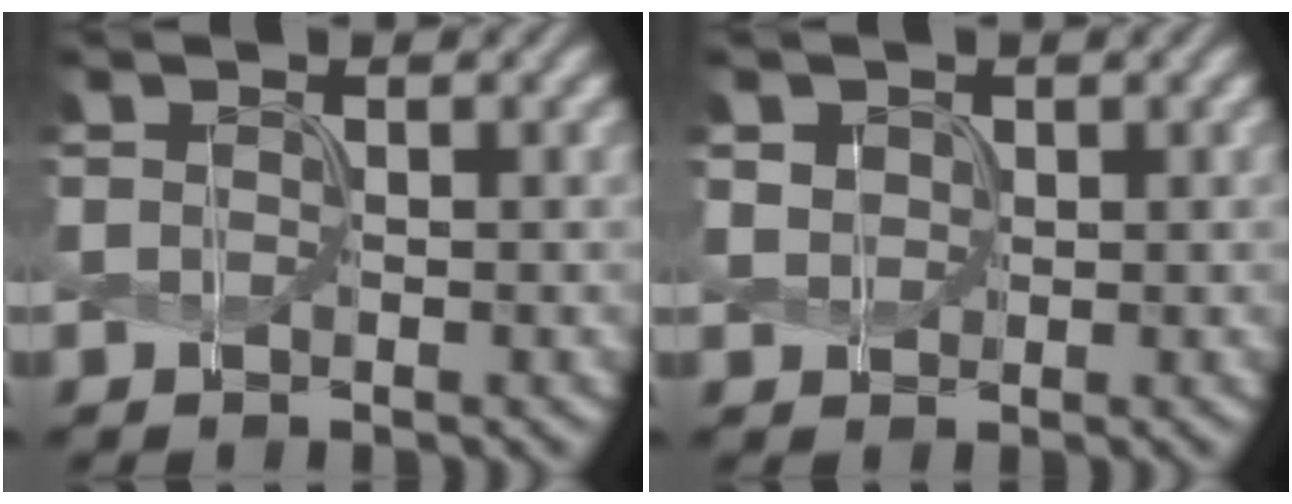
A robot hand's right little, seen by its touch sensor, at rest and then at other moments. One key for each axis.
{"total": 2.3, "fx": 1.3, "fy": 1.6, "fz": 0.9, "tx": -0.034, "ty": 0.004, "tz": 0.030}